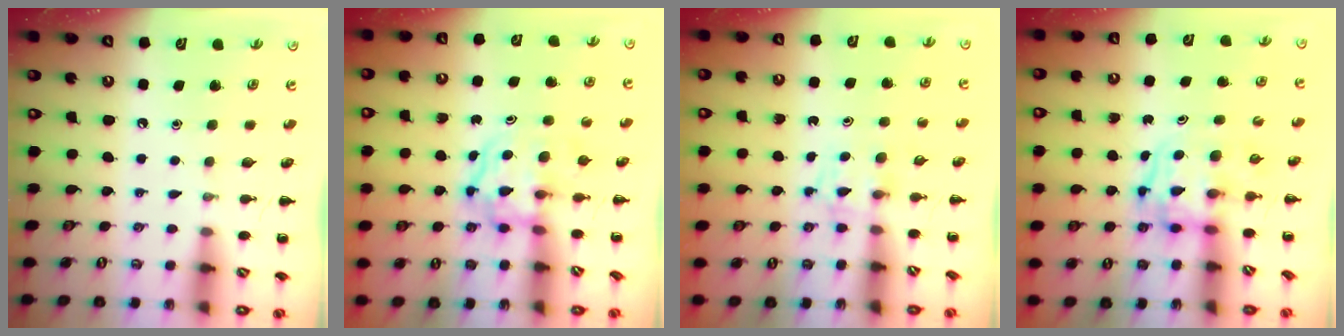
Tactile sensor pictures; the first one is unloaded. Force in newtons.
{"total": 3.7, "press": 3.7, "slide": 0.4}
{"total": 3.2, "press": 2.9, "slide": 1.4}
{"total": 3.2, "press": 3.2, "slide": 0.6}